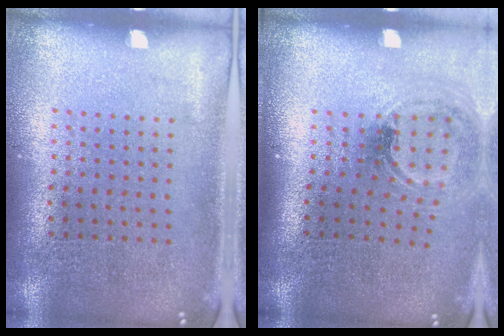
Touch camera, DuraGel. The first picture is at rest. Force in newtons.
{"total": 1.2, "press": 1.0, "slide": 0.6}